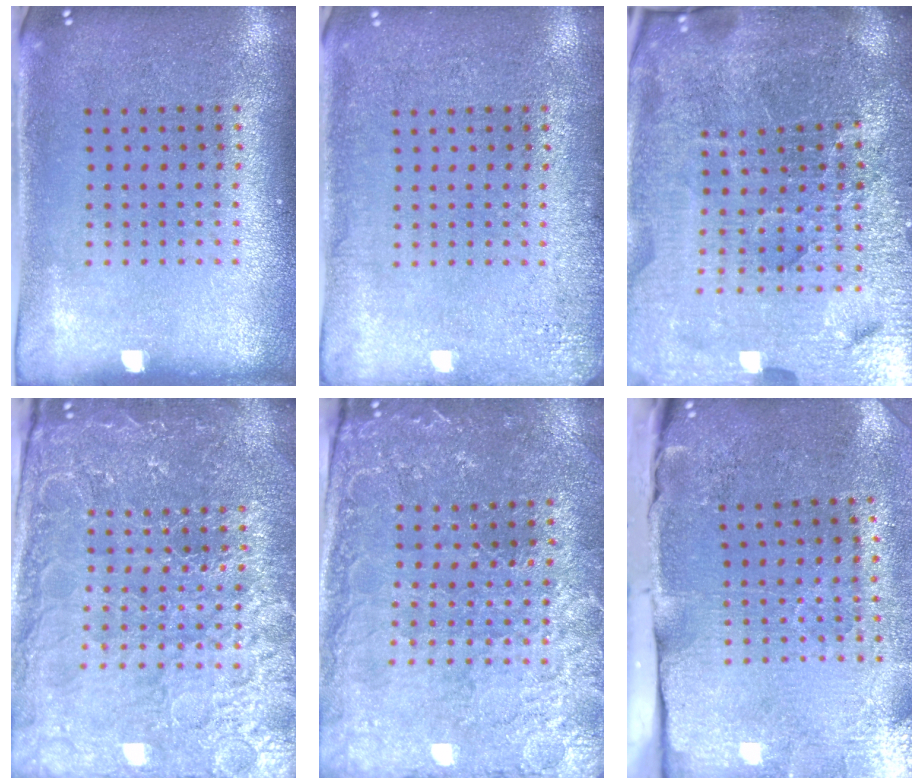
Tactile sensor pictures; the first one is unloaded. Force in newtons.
{"total": 2.0, "press": 2.0, "slide": 0.3}
{"total": 6.3, "press": 5.7, "slide": 2.7}
{"total": 4.9, "press": 4.6, "slide": 1.7}
{"total": 1.5, "press": 1.4, "slide": 0.5}
{"total": 4.8, "press": 3.8, "slide": 2.8}